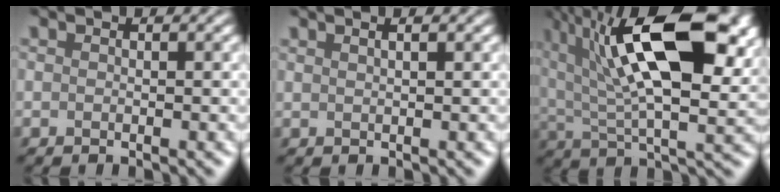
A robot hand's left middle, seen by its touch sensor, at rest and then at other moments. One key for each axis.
{"total": 2.3, "fx": 1.6, "fy": 1.1, "fz": 1.3, "tx": 0.008, "ty": 0.010, "tz": -0.002}
{"total": 13.7, "fx": 5.6, "fy": 6.0, "fz": 10.9, "tx": -0.207, "ty": 0.005, "tz": 0.095}